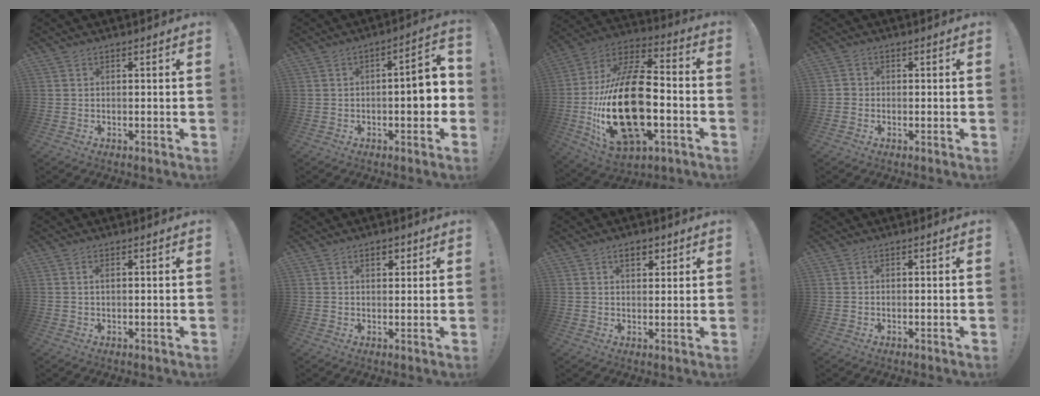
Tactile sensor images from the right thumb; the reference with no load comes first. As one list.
[{"total": 8.3, "force": [-1.7, 2.6, 7.7], "torque": [-0.100, 0.004, -0.032]}, {"total": 29.1, "force": [-4.3, 14.8, 24.7], "torque": [-0.490, 0.023, -0.062]}, {"total": 1.5, "force": [-0.7, 1.1, 0.7], "torque": [-0.010, 0.007, -0.013]}, {"total": 1.3, "force": [0.4, 0.3, 1.2], "torque": [-0.027, 0.003, 0.008]}, {"total": 2.8, "force": [1.3, 1.6, 1.8], "torque": [-0.024, -0.002, 0.020]}, {"total": 4.1, "force": [2.1, 2.5, 2.6], "torque": [-0.033, -0.001, 0.035]}, {"total": 0.0}]